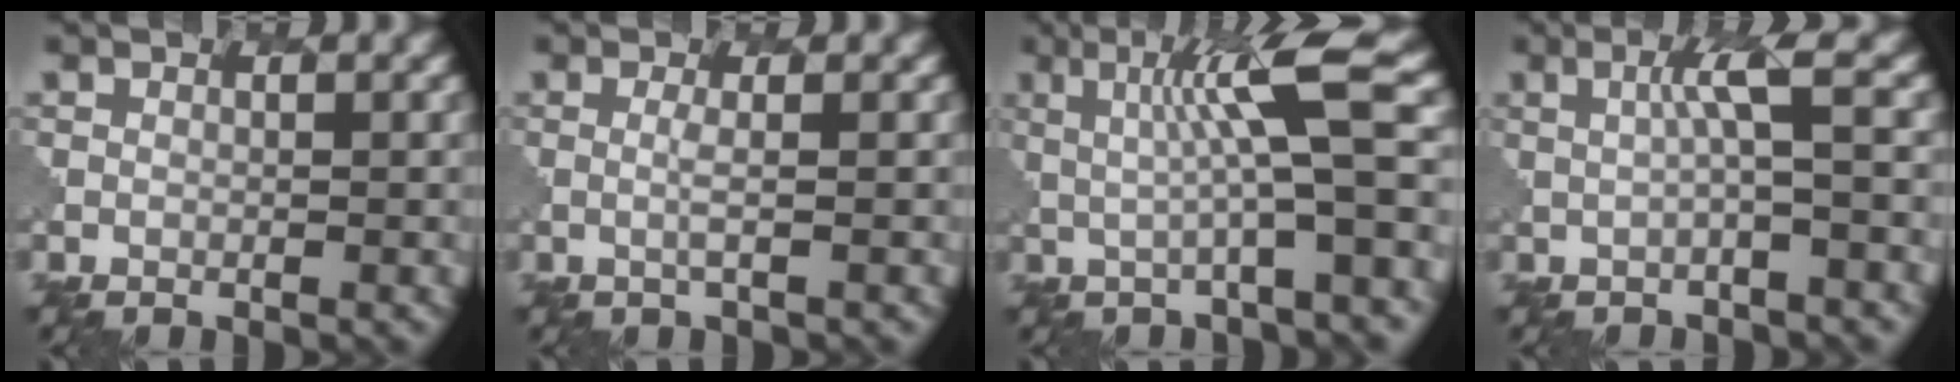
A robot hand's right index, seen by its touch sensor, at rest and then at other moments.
{"total": 1.2, "force": [0.3, 0.3, 1.1], "torque": [-0.021, -0.004, 0.002]}
{"total": 7.3, "force": [1.1, 0.8, 7.2], "torque": [-0.116, 0.009, 0.022]}
{"total": 3.0, "force": [0.6, 0.3, 2.9], "torque": [-0.050, 0.001, 0.010]}